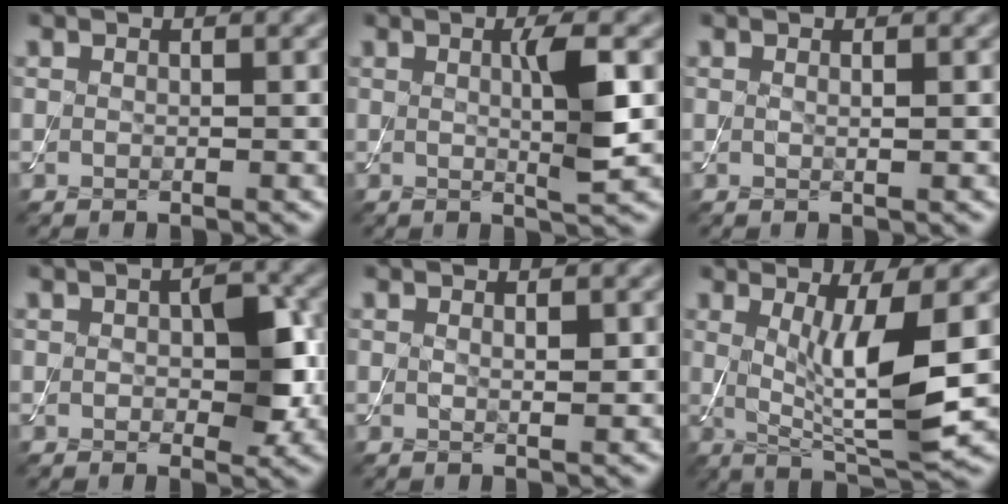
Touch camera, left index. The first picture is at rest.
{"total": 3.8, "force": [0.3, 0.5, 3.7], "torque": [-0.063, -0.005, 0.004]}
{"total": 0.5, "force": [0.2, 0.1, 0.5], "torque": [-0.005, 0.000, 0.001]}
{"total": 4.3, "force": [0.1, 2.2, 3.7], "torque": [-0.056, -0.001, 0.002]}
{"total": 0.9, "force": [0.3, 0.2, 0.8], "torque": [-0.012, -0.002, 0.005]}
{"total": 7.1, "force": [0.6, 1.4, 7.0], "torque": [-0.119, -0.016, 0.019]}